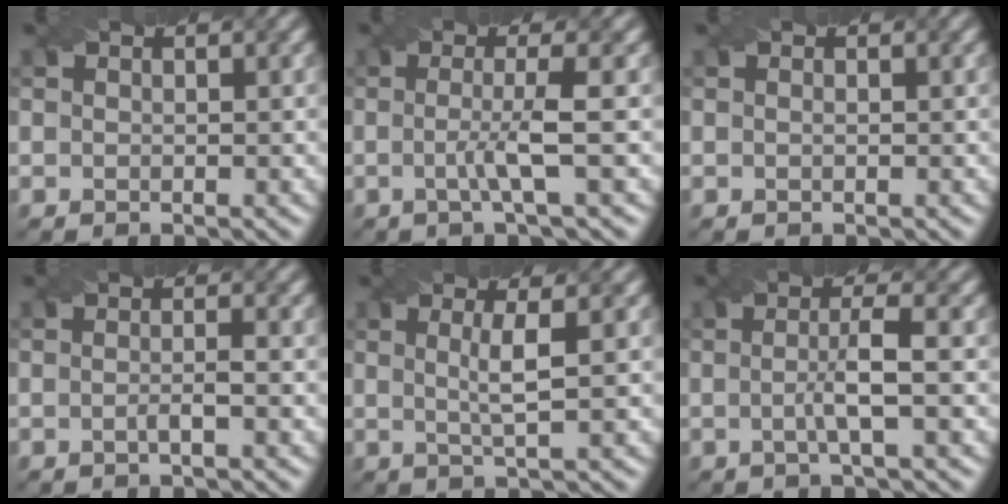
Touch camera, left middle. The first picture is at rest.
{"total": 3.4, "force": [-0.4, 0.5, 3.4], "torque": [-0.061, -0.007, -0.011]}
{"total": 0.0}
{"total": 1.4, "force": [-0.5, 0.2, 1.3], "torque": [-0.023, -0.002, -0.010]}
{"total": 2.8, "force": [0.4, 0.4, 2.7], "torque": [-0.050, 0.000, 0.006]}
{"total": 3.1, "force": [-0.3, 0.4, 3.1], "torque": [-0.056, -0.003, -0.008]}